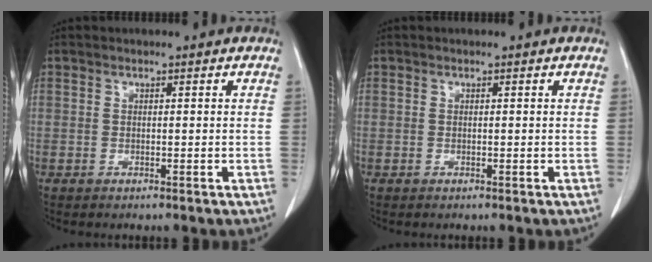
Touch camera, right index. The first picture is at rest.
{"total": 0.0}